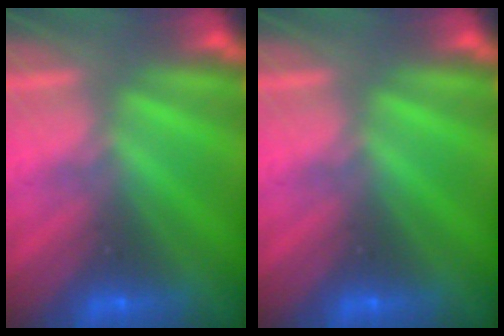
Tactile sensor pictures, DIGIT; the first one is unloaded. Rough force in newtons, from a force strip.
{"total": 0.0}